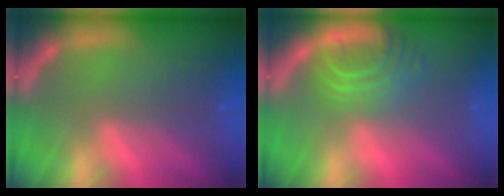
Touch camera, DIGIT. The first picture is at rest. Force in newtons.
{"total": 5.0}